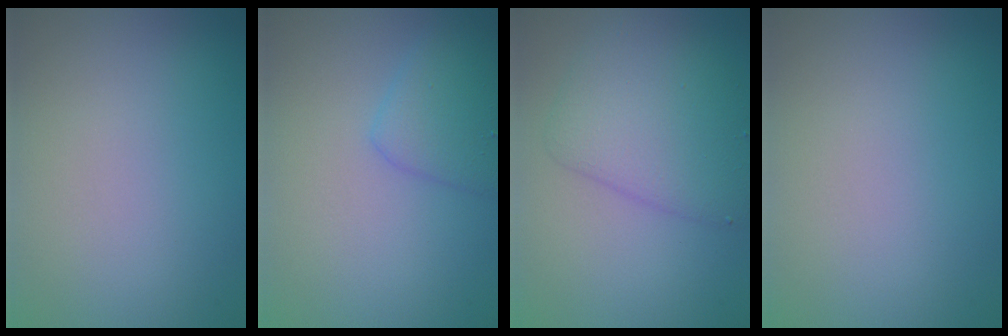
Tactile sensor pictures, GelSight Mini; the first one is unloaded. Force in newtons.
{"total": 2.6, "press": 2.6, "slide": 0.2}
{"total": 5.0, "press": 5.0, "slide": 0.1}
{"total": 0.0}